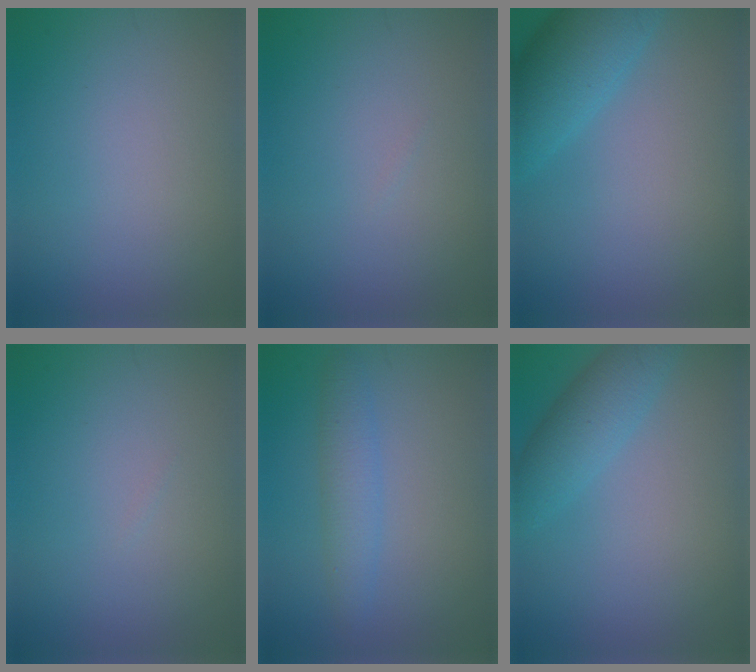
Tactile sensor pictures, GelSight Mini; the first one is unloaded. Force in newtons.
{"total": 0.0}
{"total": 5.1, "press": 5.1, "slide": 0.2}
{"total": 0.0}
{"total": 2.5, "press": 2.5, "slide": 0.1}
{"total": 3.3, "press": 3.3, "slide": 0.1}